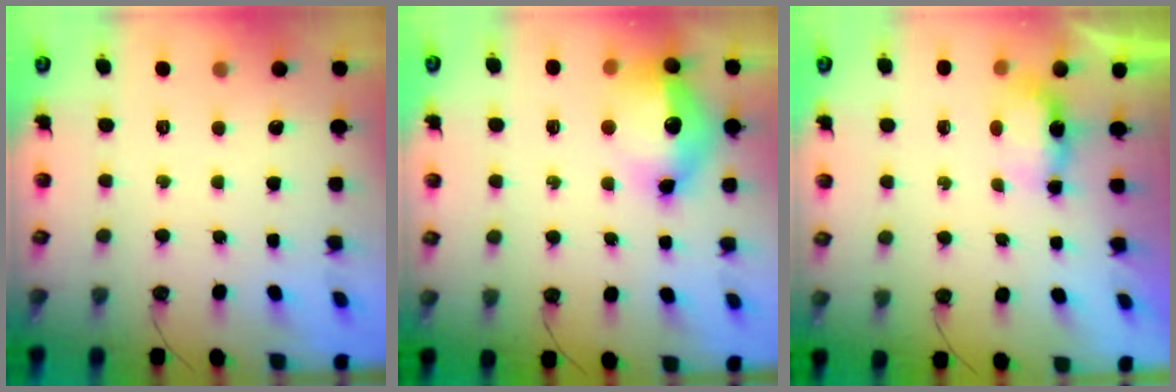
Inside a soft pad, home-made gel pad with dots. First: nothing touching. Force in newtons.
{"total": 16.8, "press": 16.7, "slide": 2.4}
{"total": 5.4, "press": 5.2, "slide": 1.4}